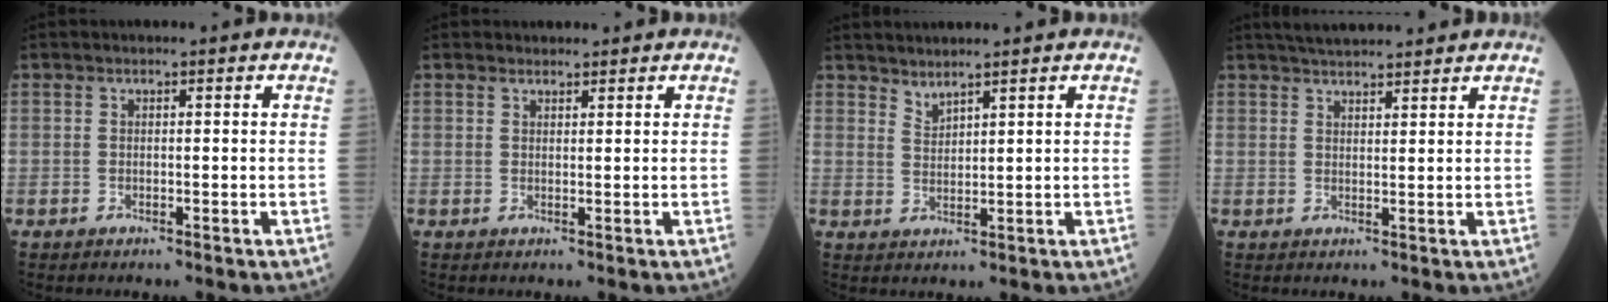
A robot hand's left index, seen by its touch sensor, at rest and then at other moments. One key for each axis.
{"total": 1.0, "fx": 0.9, "fy": 0.5, "fz": -0.1, "tx": -0.004, "ty": 0.004, "tz": 0.016}
{"total": 2.1, "fx": 2.0, "fy": -0.2, "fz": 0.5, "tx": -0.013, "ty": 0.000, "tz": 0.045}
{"total": 7.2, "fx": 6.6, "fy": 0.7, "fz": 2.7, "tx": -0.043, "ty": 0.032, "tz": 0.102}